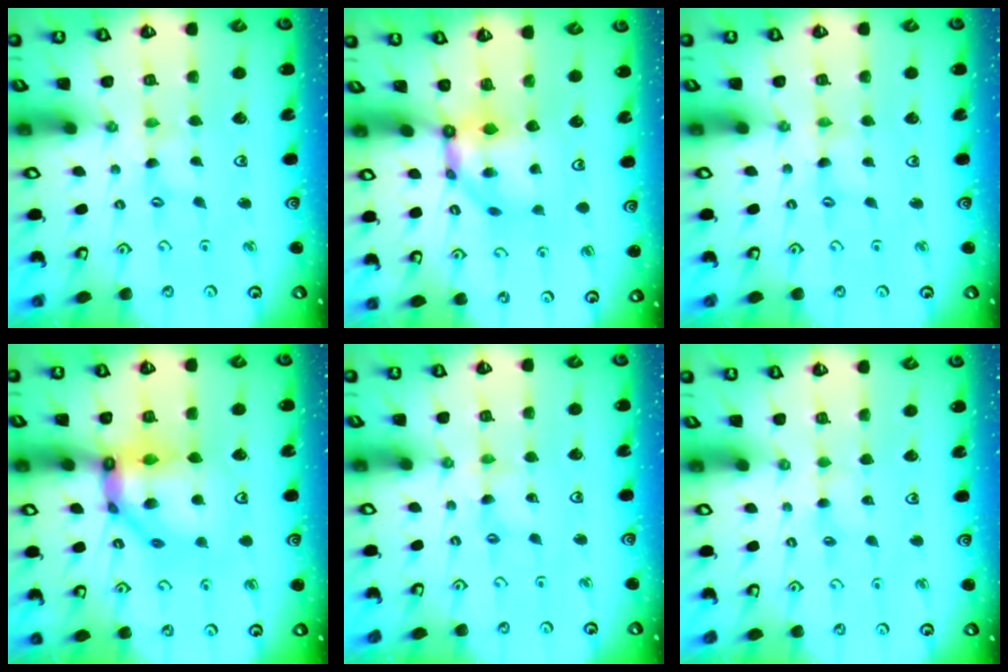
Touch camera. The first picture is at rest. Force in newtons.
{"total": 6.8, "press": 6.7, "slide": 0.8}
{"total": 0.5, "press": 0.5, "slide": 0.1}
{"total": 13.5, "press": 13.3, "slide": 2.6}
{"total": 1.1, "press": 1.1, "slide": 0.3}
{"total": 2.8, "press": 2.8, "slide": 0.3}